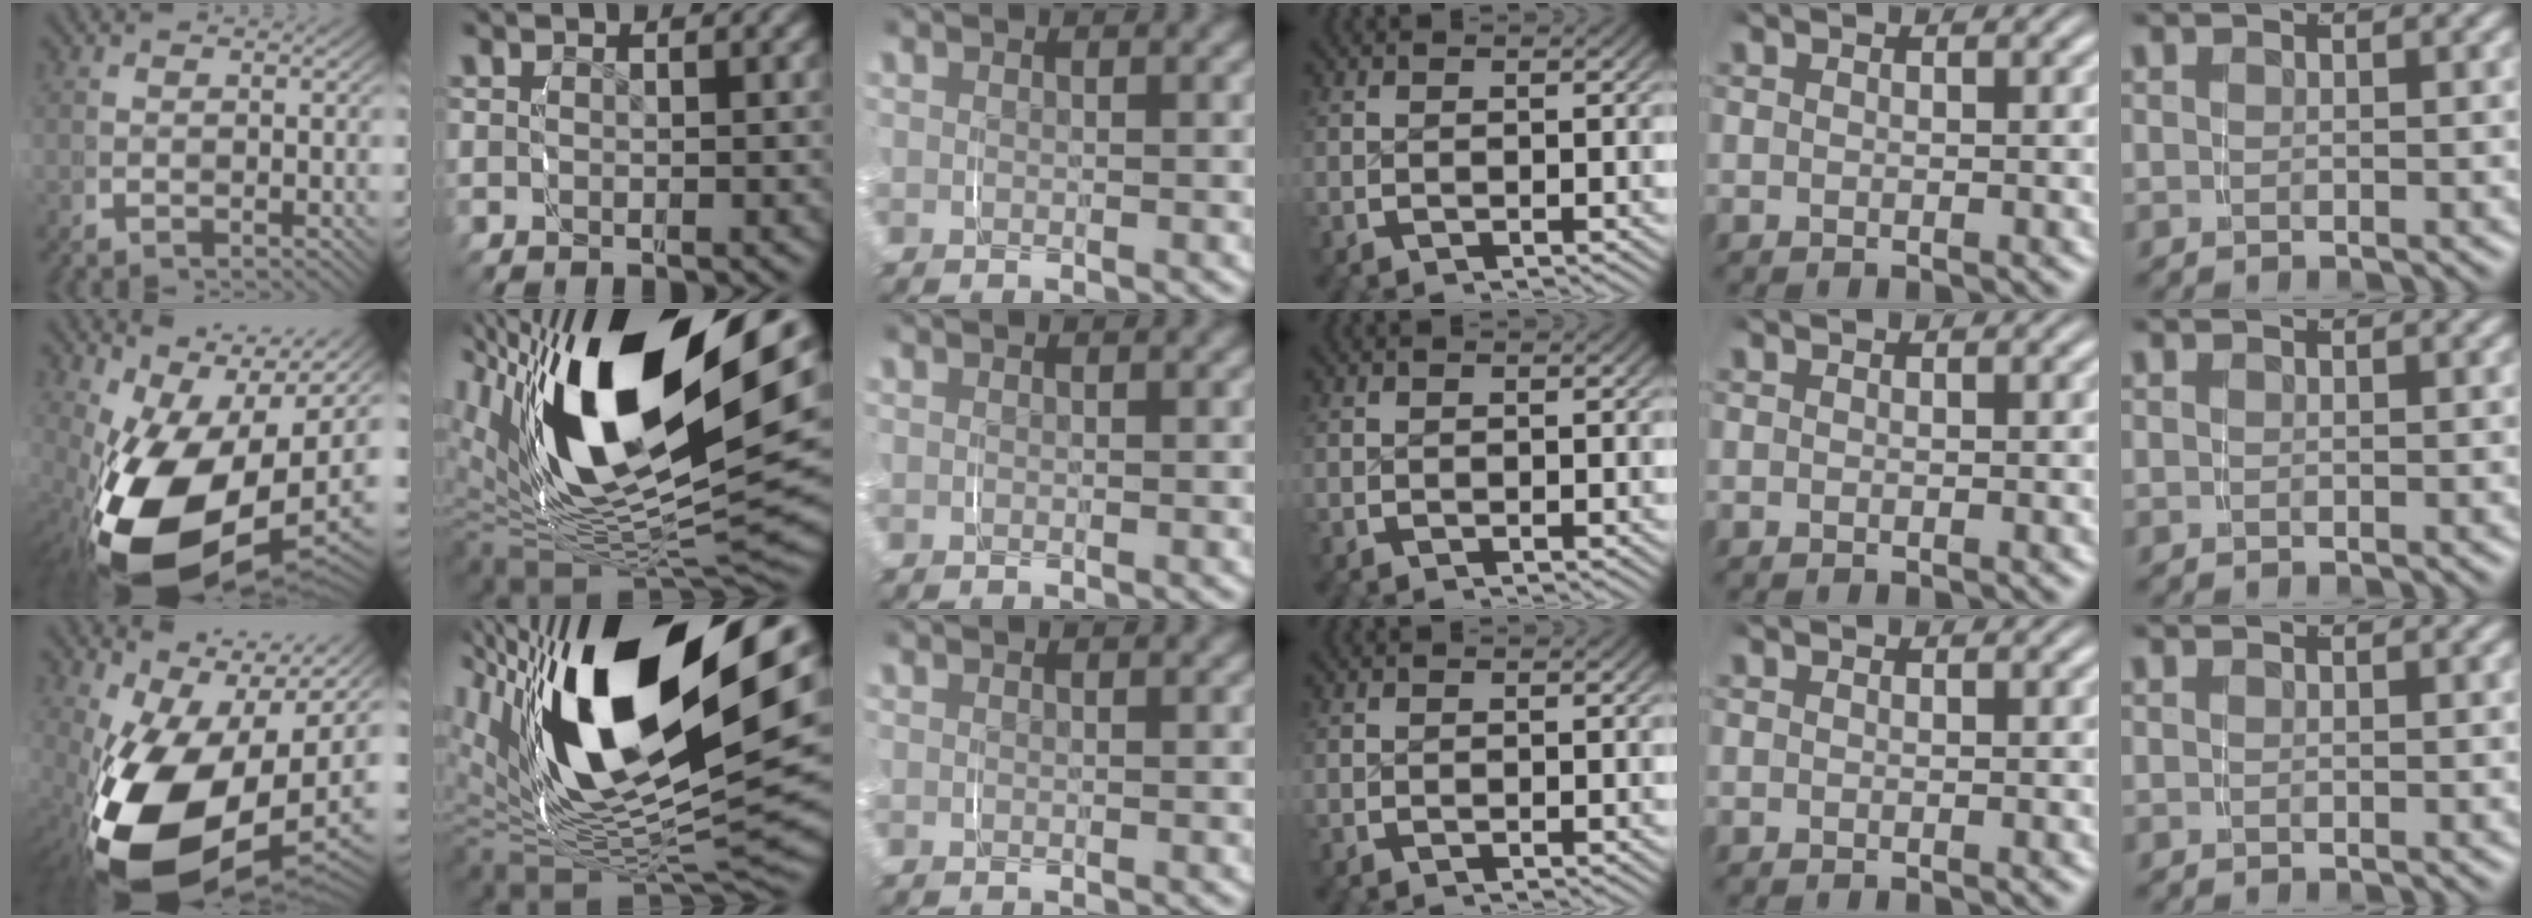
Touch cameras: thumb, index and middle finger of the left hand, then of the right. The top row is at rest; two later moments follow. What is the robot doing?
{"motion": "grasp_and_lifting", "object": "fork"}